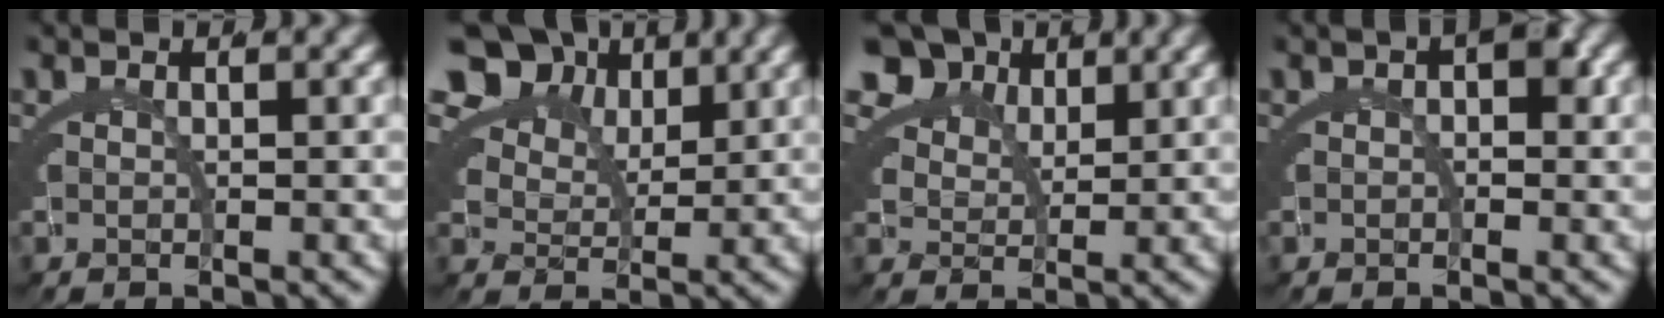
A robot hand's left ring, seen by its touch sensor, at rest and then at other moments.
{"total": 10.5, "force": [5.5, 6.8, 5.8], "torque": [-0.106, 0.015, 0.080]}
{"total": 8.2, "force": [4.8, 5.2, 4.1], "torque": [-0.081, 0.005, 0.078]}
{"total": 1.1, "force": [0.2, 0.1, 1.0], "torque": [-0.004, 0.004, 0.000]}